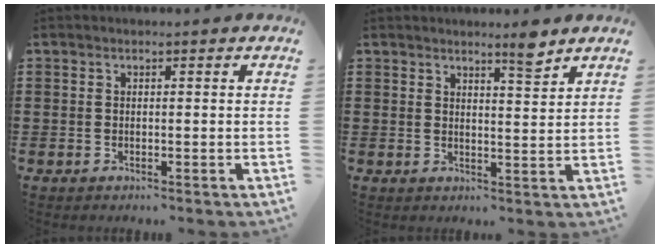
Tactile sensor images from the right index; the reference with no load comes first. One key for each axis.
{"total": 4.0, "fx": 3.4, "fy": 0.0, "fz": 2.1, "tx": -0.040, "ty": -0.006, "tz": 0.058}